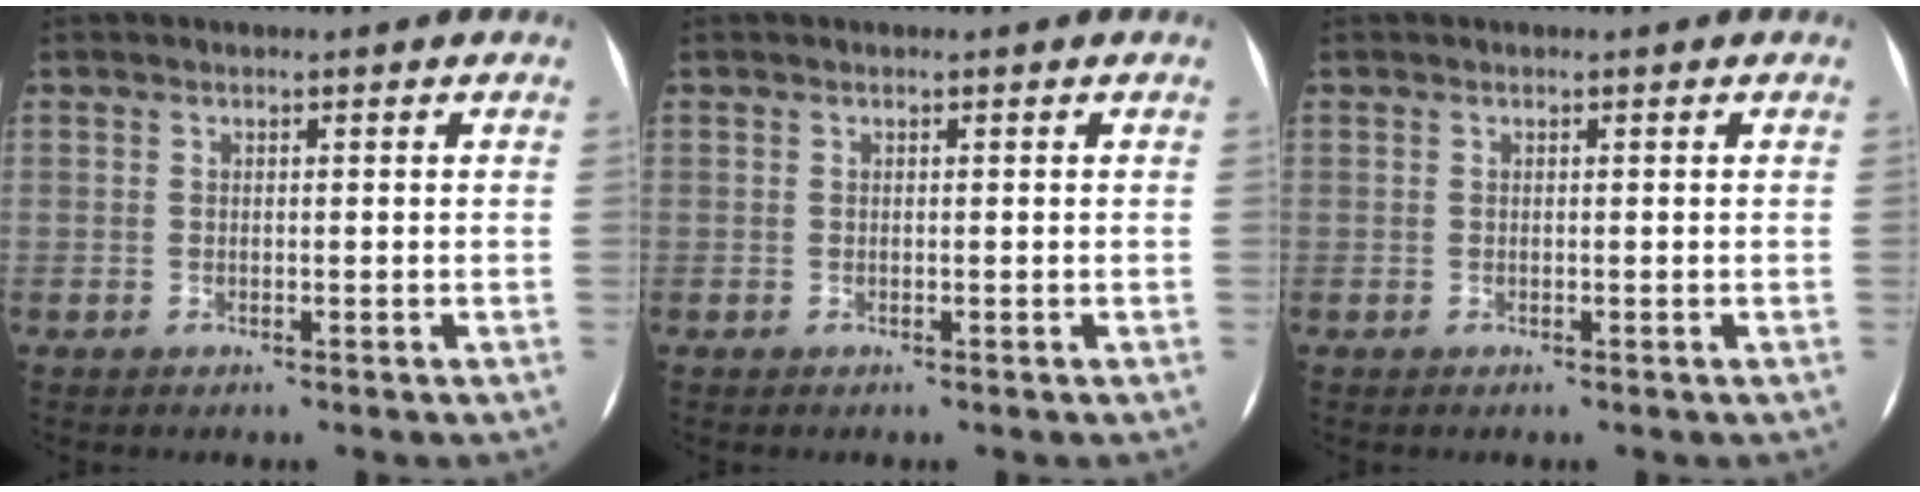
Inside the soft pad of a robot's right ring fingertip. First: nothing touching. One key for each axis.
{"total": 0.0}
{"total": 0.0}